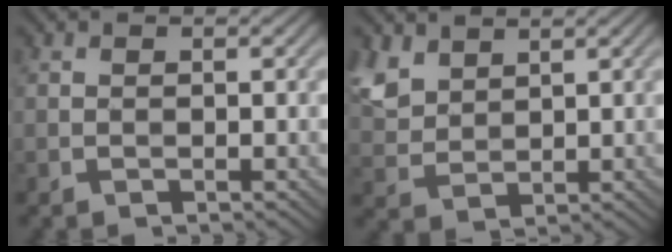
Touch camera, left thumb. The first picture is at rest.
{"total": 5.3, "force": [3.4, 3.1, 2.7], "torque": [-0.079, 0.004, 0.075]}